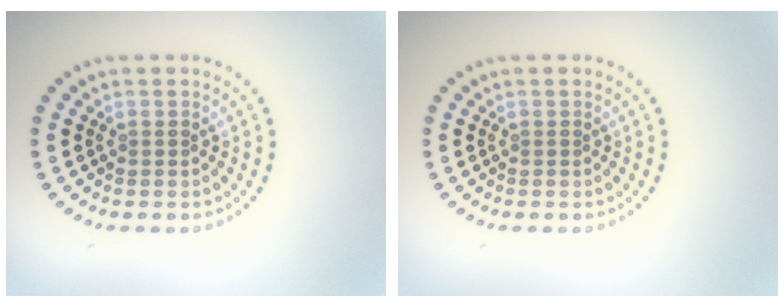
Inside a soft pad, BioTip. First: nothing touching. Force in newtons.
{"total": 0.0}